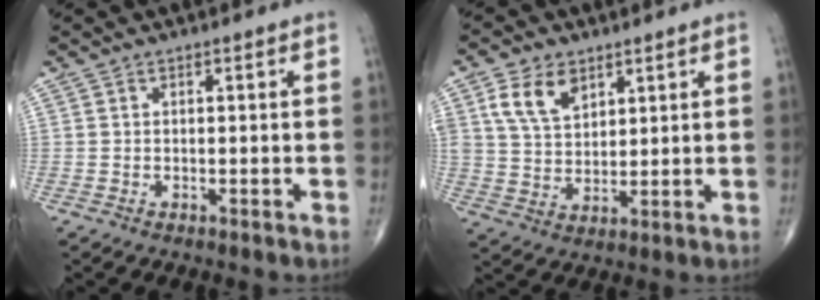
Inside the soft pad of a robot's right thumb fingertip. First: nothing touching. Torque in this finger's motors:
{"motor_torque": [0.62, 0.64, 0.95, 0.67, 0.11]}